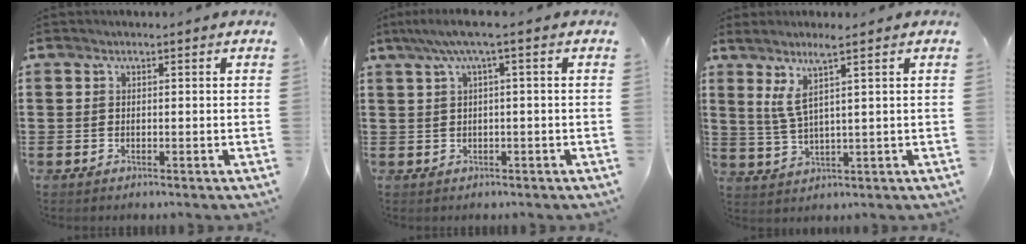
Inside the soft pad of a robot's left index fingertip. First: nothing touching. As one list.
[{"total": 3.4, "force": [0.4, 0.1, 3.4], "torque": [-0.065, 0.002, 0.003]}, {"total": 5.0, "force": [2.4, -0.3, 4.3], "torque": [-0.108, -0.010, 0.035]}]